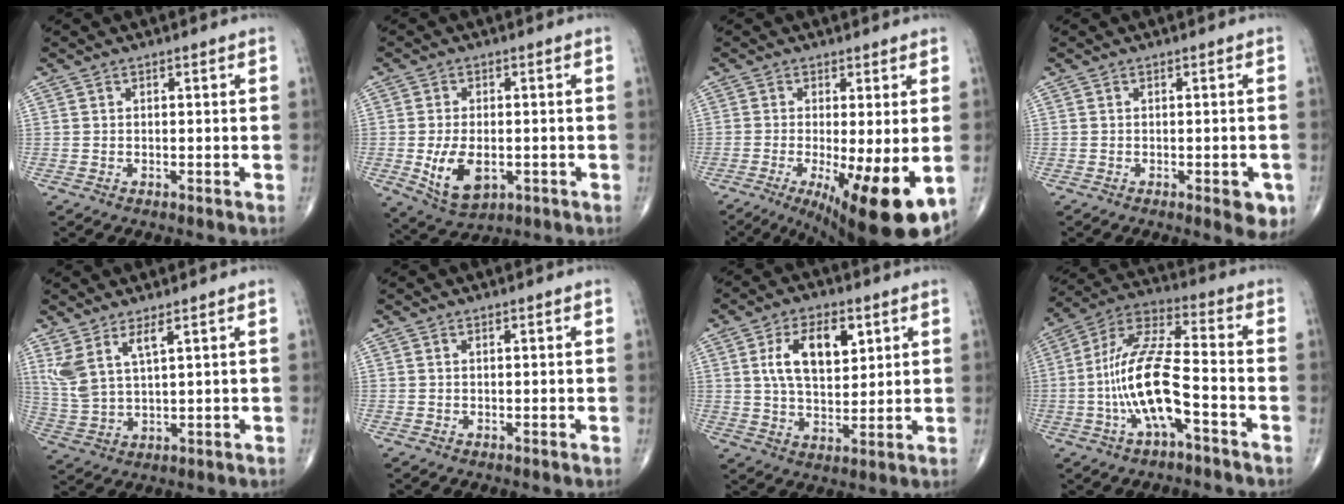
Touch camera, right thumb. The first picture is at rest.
{"total": 8.7, "force": [-1.9, 5.0, 6.9], "torque": [-0.120, -0.008, -0.019]}
{"total": 14.7, "force": [-4.4, 3.5, 13.5], "torque": [-0.178, -0.025, -0.054]}
{"total": 4.3, "force": [-1.8, 1.6, 3.6], "torque": [-0.027, -0.004, -0.017]}
{"total": 7.3, "force": [4.0, 2.1, 5.7], "torque": [-0.135, -0.024, 0.094]}
{"total": 0.0}
{"total": 11.9, "force": [3.9, 6.4, 9.2], "torque": [-0.141, -0.011, 0.073]}
{"total": 15.2, "force": [-4.3, 4.7, 13.8], "torque": [-0.280, 0.047, -0.081]}